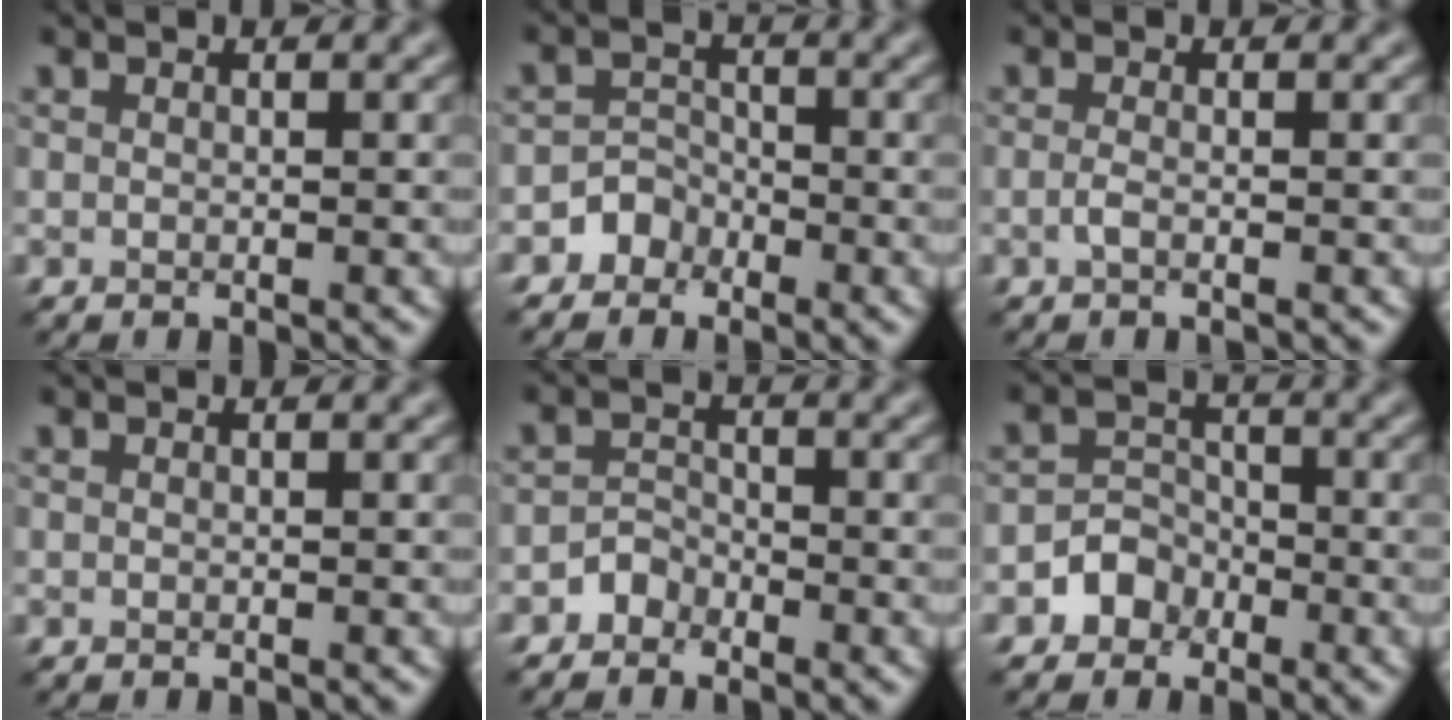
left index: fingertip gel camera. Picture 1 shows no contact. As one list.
[{"total": 2.2, "force": [-1.5, 1.6, 0.1], "torque": [0.022, 0.015, -0.035]}, {"total": 1.0, "force": [-0.4, 0.3, 0.9], "torque": [-0.020, -0.004, -0.010]}, {"total": 0.0}, {"total": 1.6, "force": [-1.3, 1.0, 0.1], "torque": [0.003, 0.011, -0.026]}, {"total": 2.6, "force": [-1.4, 2.1, 0.5], "torque": [0.017, 0.012, -0.034]}]